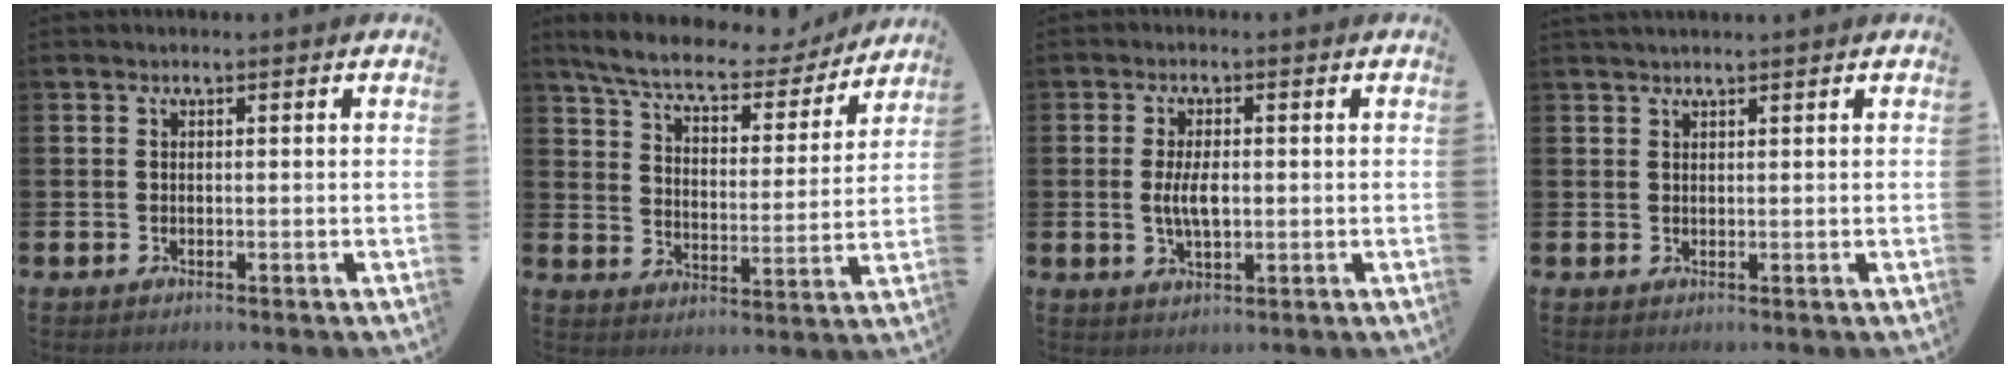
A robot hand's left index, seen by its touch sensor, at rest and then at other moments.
{"total": 7.9, "force": [7.0, 1.8, 3.0], "torque": [-0.085, -0.047, 0.118]}
{"total": 4.3, "force": [0.1, 2.0, 3.9], "torque": [-0.070, -0.002, -0.004]}
{"total": 1.1, "force": [1.1, -0.1, 0.2], "torque": [-0.001, -0.001, 0.020]}